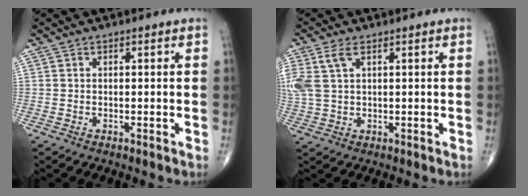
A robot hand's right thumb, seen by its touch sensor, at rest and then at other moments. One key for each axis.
{"total": 6.6, "fx": 2.5, "fy": 3.4, "fz": 5.1, "tx": -0.144, "ty": 0.013, "tz": 0.057}